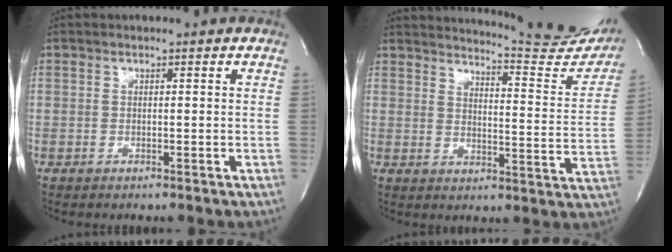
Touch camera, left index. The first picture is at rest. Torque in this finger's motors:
{"motor_torque": [0.64, -0.70, 0.27, 0.05]}